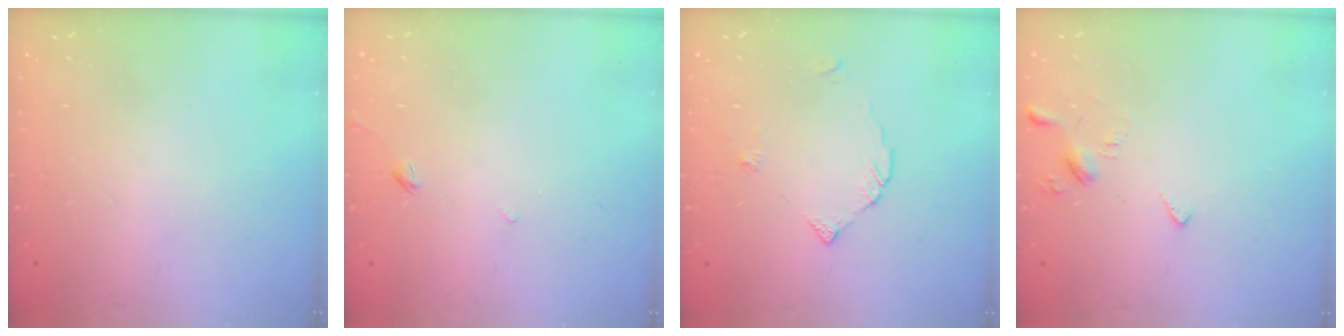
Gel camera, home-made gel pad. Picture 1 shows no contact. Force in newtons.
{"total": 2.0, "press": 1.9, "slide": 0.5}
{"total": 3.2, "press": 3.1, "slide": 0.4}
{"total": 3.3, "press": 3.2, "slide": 0.6}